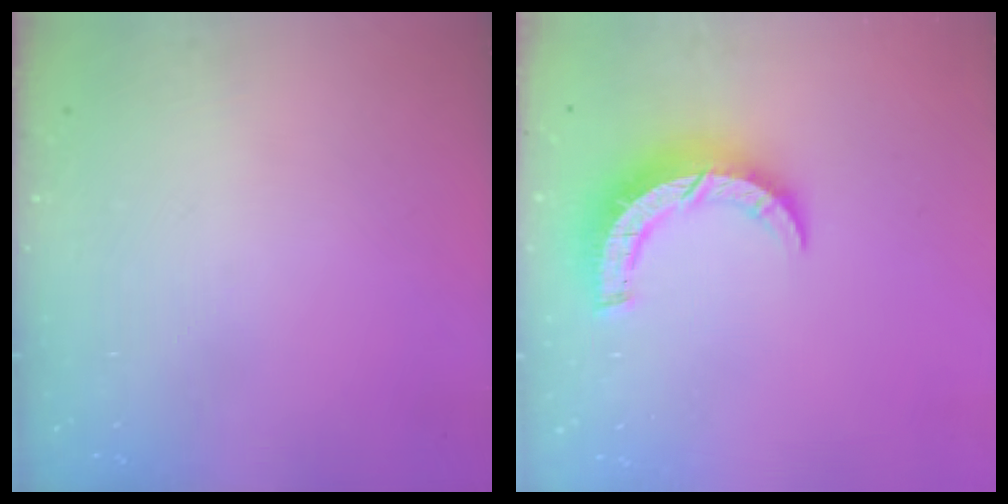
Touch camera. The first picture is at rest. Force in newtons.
{"total": 8.0, "press": 7.9, "slide": 0.7}